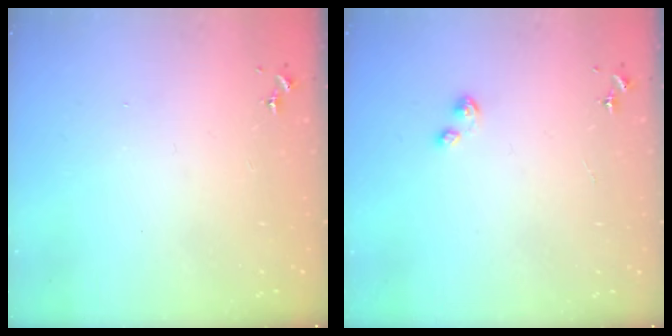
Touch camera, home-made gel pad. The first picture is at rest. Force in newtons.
{"total": 2.2, "press": 2.2, "slide": 0.3}